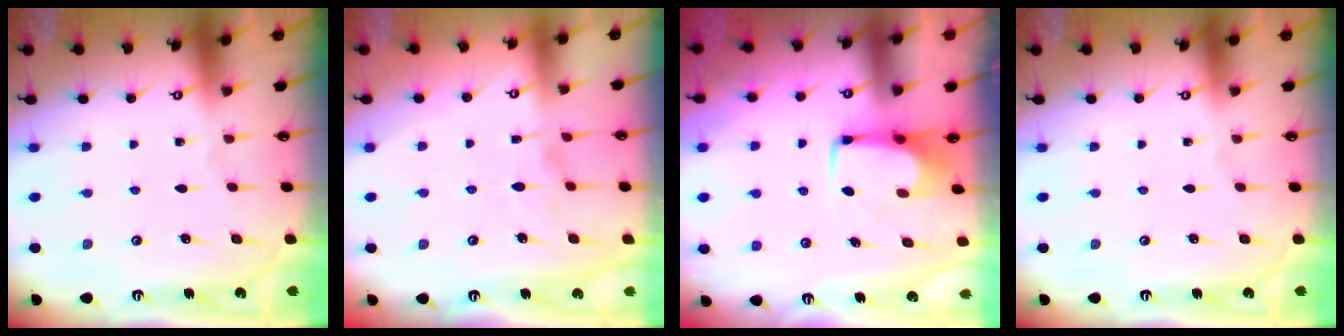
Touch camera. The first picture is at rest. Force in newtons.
{"total": 2.3, "press": 2.1, "slide": 1.1}
{"total": 0.0}
{"total": 0.0}